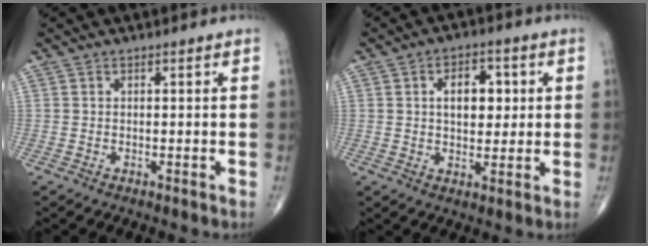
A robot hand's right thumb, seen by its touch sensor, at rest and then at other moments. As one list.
[{"total": 8.0, "force": [1.6, 4.9, 6.1], "torque": [-0.061, 0.000, 0.023]}]